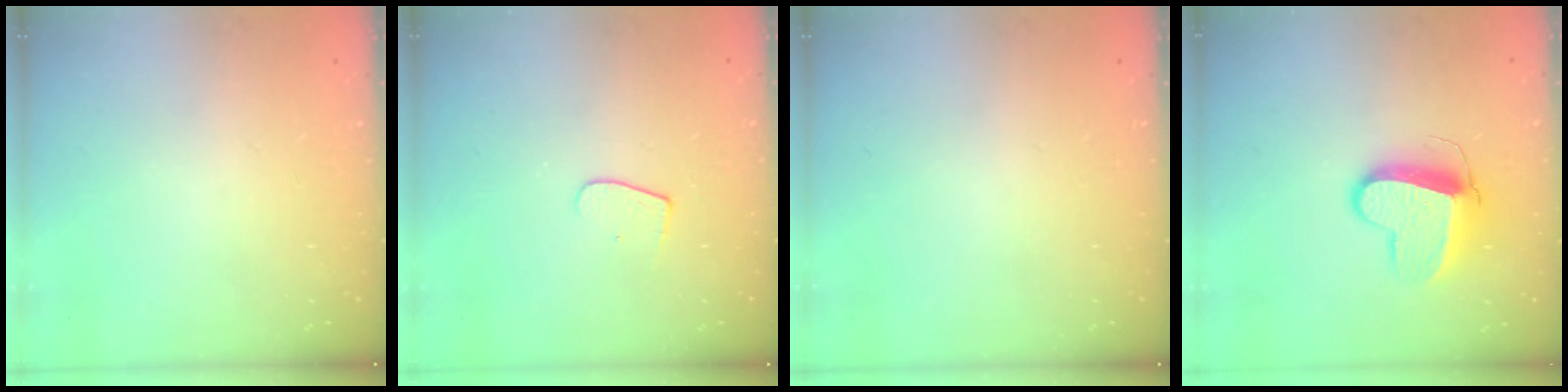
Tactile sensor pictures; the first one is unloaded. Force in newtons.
{"total": 5.0, "press": 5.0, "slide": 0.4}
{"total": 0.0}
{"total": 10.9, "press": 10.8, "slide": 1.3}